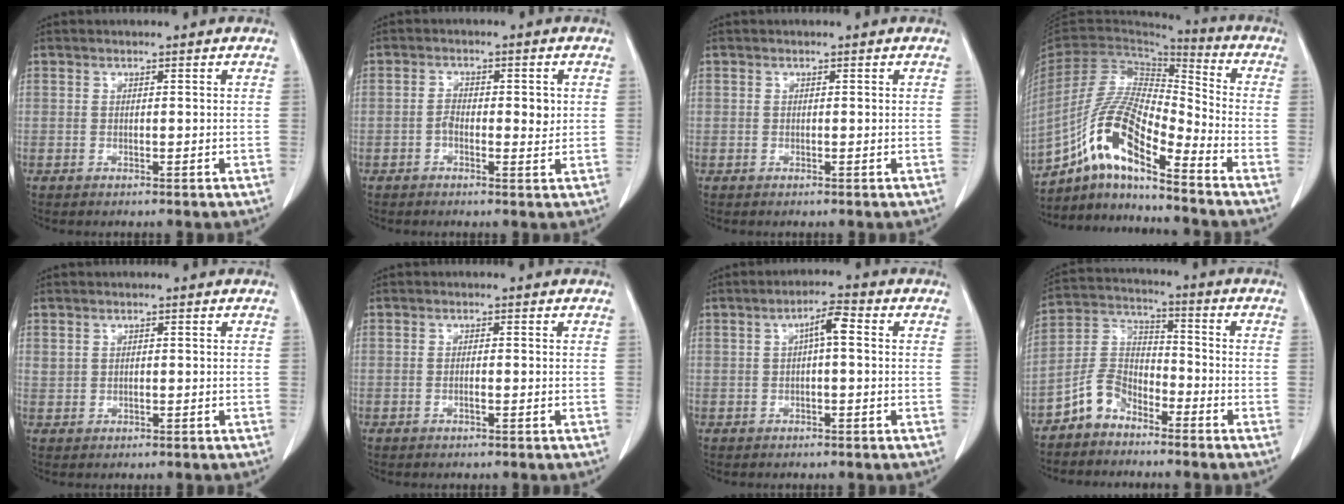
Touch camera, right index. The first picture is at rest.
{"total": 3.7, "force": [-0.2, 1.9, 3.2], "torque": [-0.045, 0.005, -0.004]}
{"total": 0.0}
{"total": 14.4, "force": [-8.6, 2.9, 11.1], "torque": [-0.232, 0.007, -0.160]}
{"total": 0.9, "force": [0.5, 0.7, 0.3], "torque": [0.000, 0.007, 0.009]}
{"total": 0.7, "force": [-0.3, 0.1, 0.6], "torque": [-0.013, 0.001, -0.005]}
{"total": 3.7, "force": [0.6, 0.7, 3.5], "torque": [-0.060, 0.013, 0.006]}
{"total": 6.4, "force": [-4.6, 4.0, 2.0], "torque": [-0.047, 0.008, -0.093]}